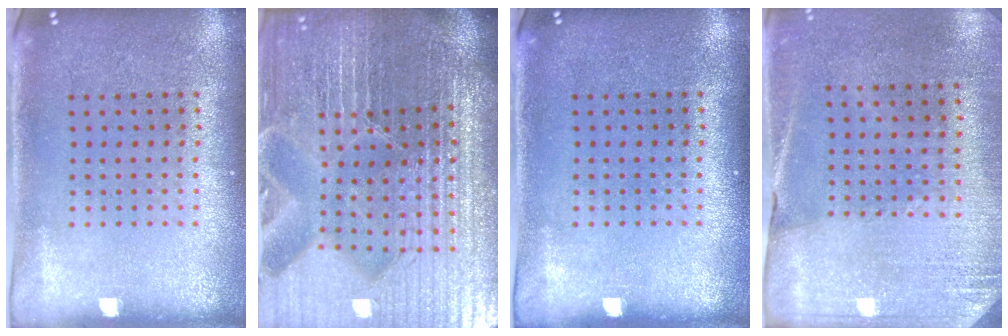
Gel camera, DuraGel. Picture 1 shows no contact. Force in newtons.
{"total": 6.6, "press": 5.9, "slide": 2.9}
{"total": 0.0}
{"total": 2.6, "press": 2.4, "slide": 1.0}